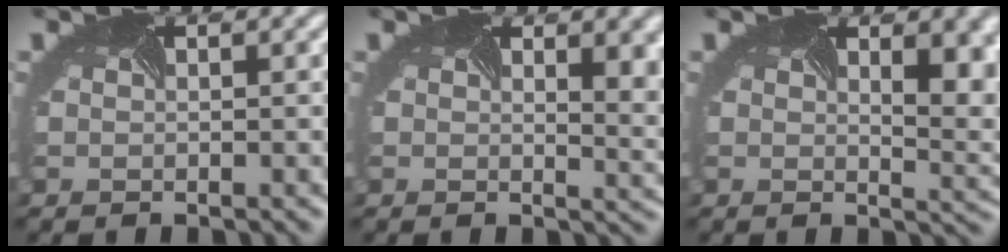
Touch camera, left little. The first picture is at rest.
{"total": 7.4, "force": [2.6, 3.8, 5.9], "torque": [-0.058, 0.002, 0.042]}
{"total": 9.0, "force": [3.2, 4.4, 7.1], "torque": [-0.074, 0.013, 0.047]}